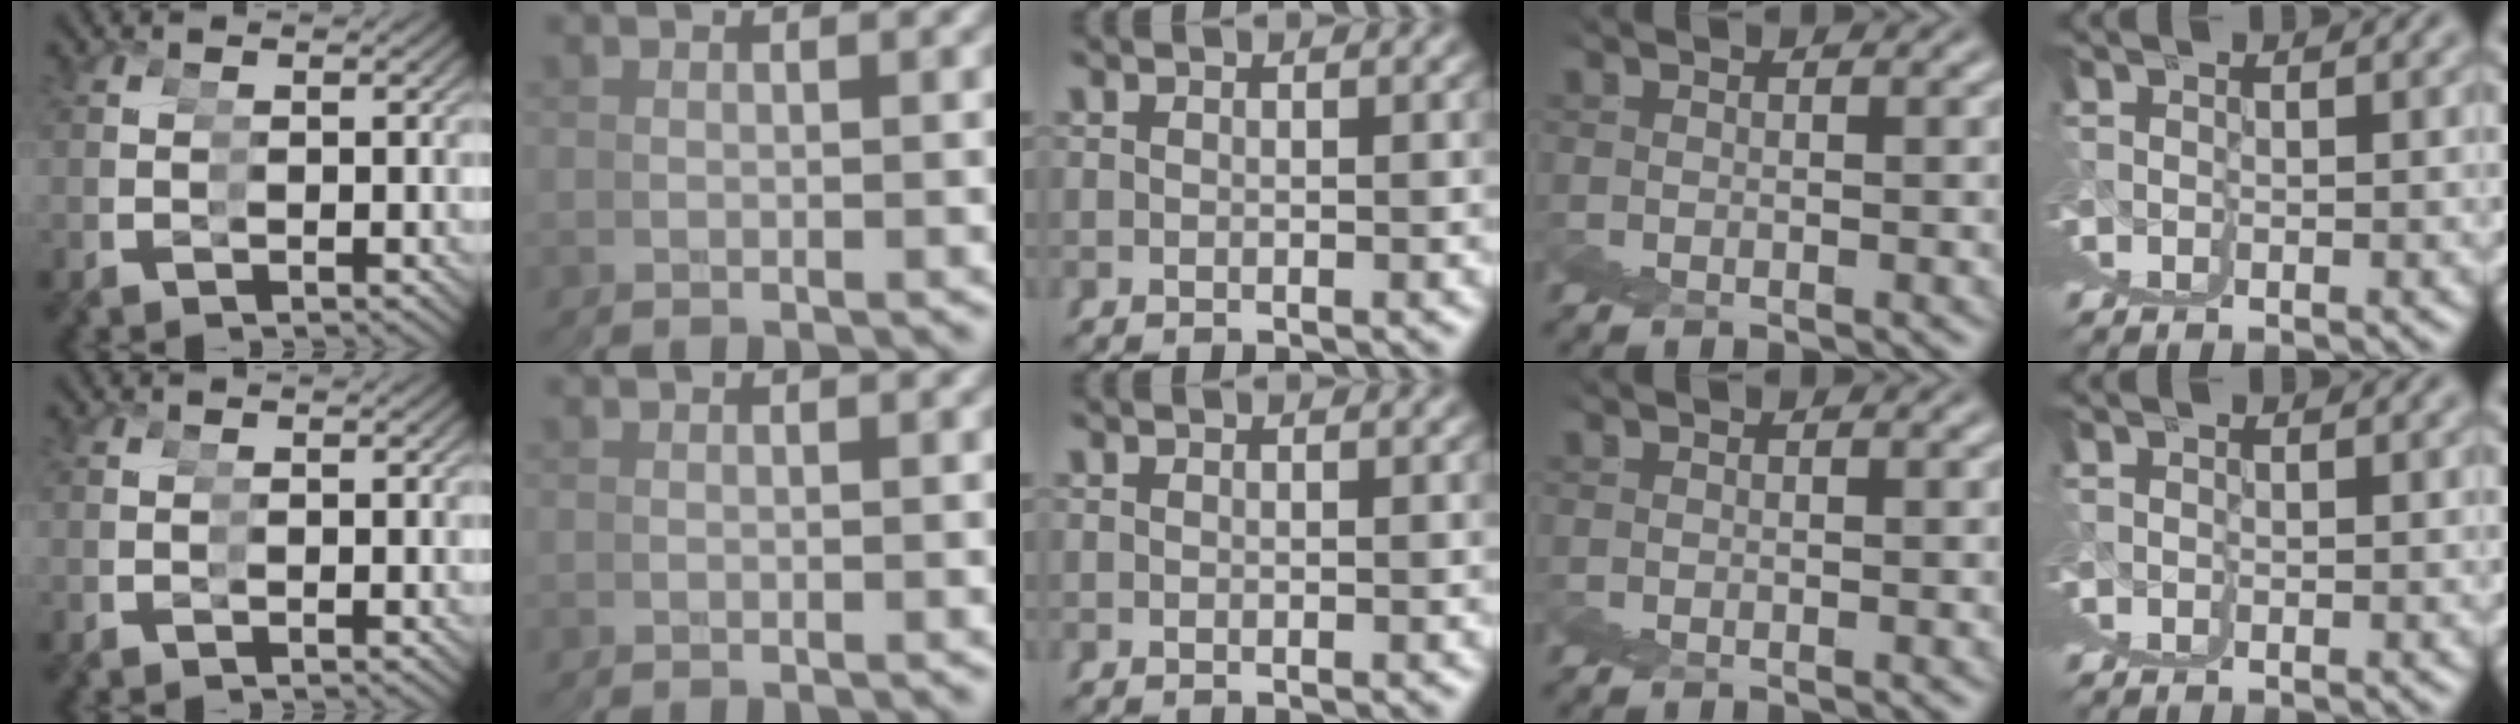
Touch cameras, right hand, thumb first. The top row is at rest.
{}